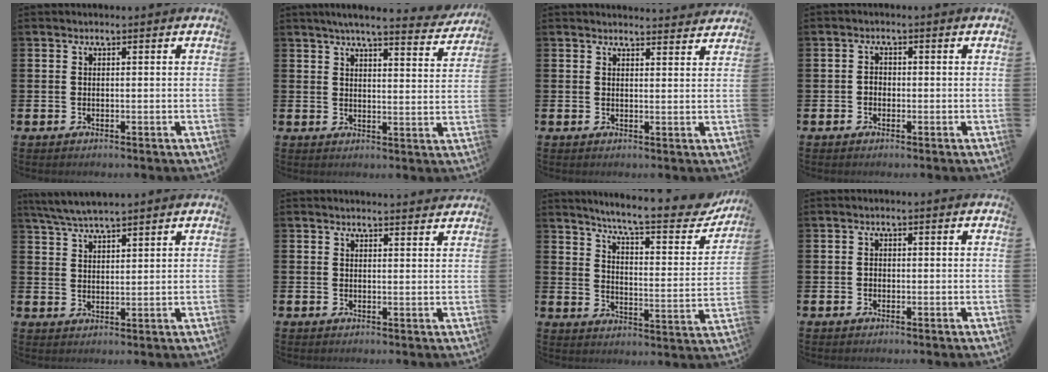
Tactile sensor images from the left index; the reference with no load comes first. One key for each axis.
{"total": 5.4, "fx": 5.0, "fy": 0.1, "fz": 2.0, "tx": -0.038, "ty": -0.030, "tz": 0.082}
{"total": 2.7, "fx": 2.7, "fy": 0.2, "fz": -0.1, "tx": 0.010, "ty": -0.020, "tz": 0.045}
{"total": 1.3, "fx": -0.5, "fy": 1.1, "fz": 0.5, "tx": -0.004, "ty": 0.003, "tz": -0.013}
{"total": 4.8, "fx": 4.6, "fy": 0.3, "fz": 1.4, "tx": -0.049, "ty": -0.009, "tz": 0.085}
{"total": 1.9, "fx": 1.9, "fy": 0.1, "fz": -0.1, "tx": 0.011, "ty": -0.016, "tz": 0.032}
{"total": 8.5, "fx": 7.3, "fy": 1.1, "fz": 4.1, "tx": -0.084, "ty": -0.053, "tz": 0.115}
{"total": 0.7, "fx": -0.3, "fy": 0.6, "fz": 0.2, "tx": 0.000, "ty": 0.001, "tz": -0.008}